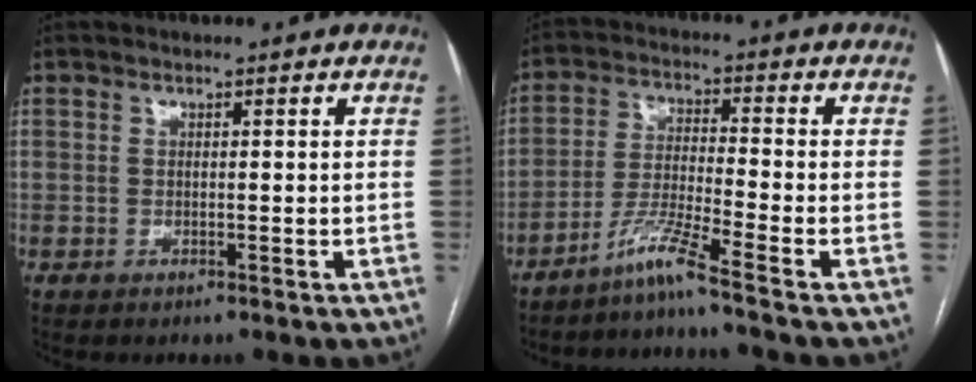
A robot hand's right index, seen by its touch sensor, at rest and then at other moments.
{"total": 6.2, "force": [-4.9, -2.0, 3.2], "torque": [-0.069, -0.022, -0.101]}